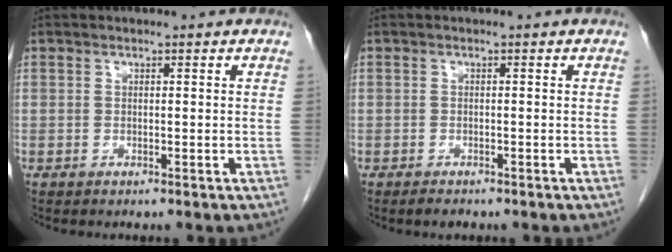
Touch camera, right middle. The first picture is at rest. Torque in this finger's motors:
{"motor_torque": [0.42, -0.20, -0.02, 0.00]}